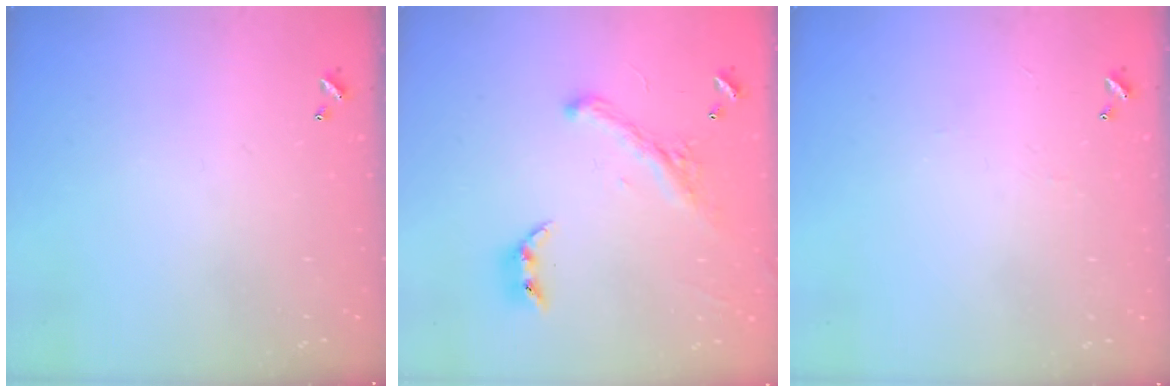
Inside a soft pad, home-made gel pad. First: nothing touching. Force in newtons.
{"total": 2.6, "press": 2.3, "slide": 1.3}
{"total": 2.2, "press": 2.2, "slide": 0.4}